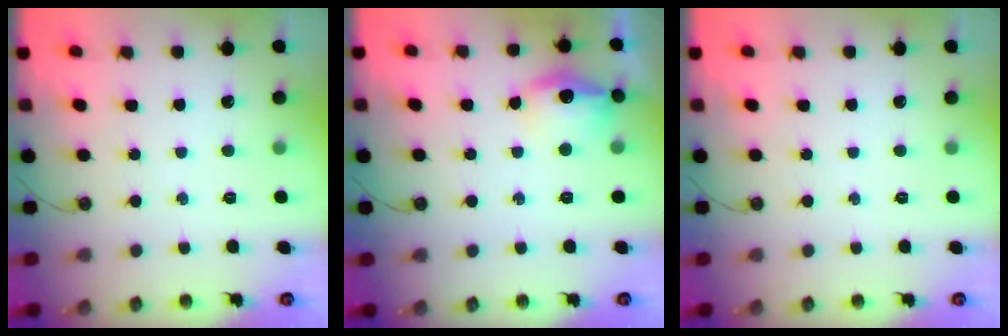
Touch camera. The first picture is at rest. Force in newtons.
{"total": 13.4, "press": 13.4, "slide": 1.0}
{"total": 0.0}